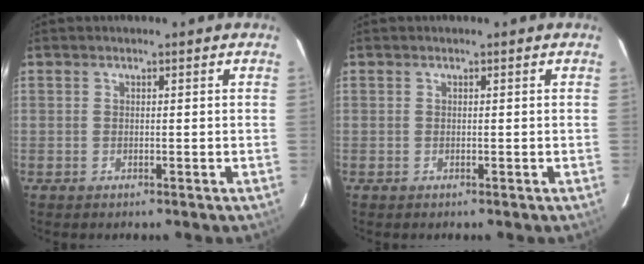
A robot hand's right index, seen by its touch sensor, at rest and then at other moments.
{"total": 0.0}